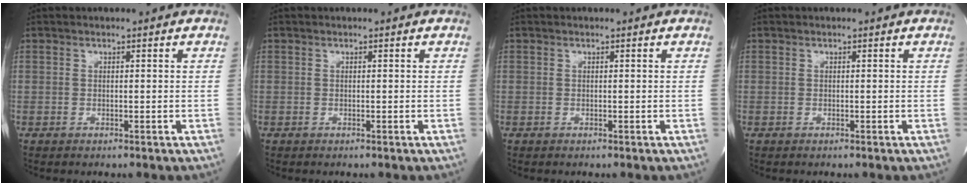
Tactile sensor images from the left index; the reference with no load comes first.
{"total": 0.0}
{"total": 0.0}
{"total": 0.0}